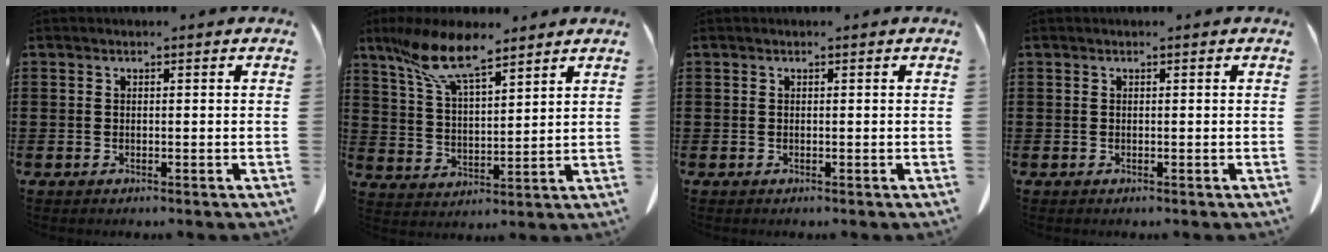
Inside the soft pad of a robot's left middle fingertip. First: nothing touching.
{"total": 10.4, "force": [8.1, 2.7, 5.9], "torque": [-0.138, -0.021, 0.152]}
{"total": 0.0}
{"total": 0.0}